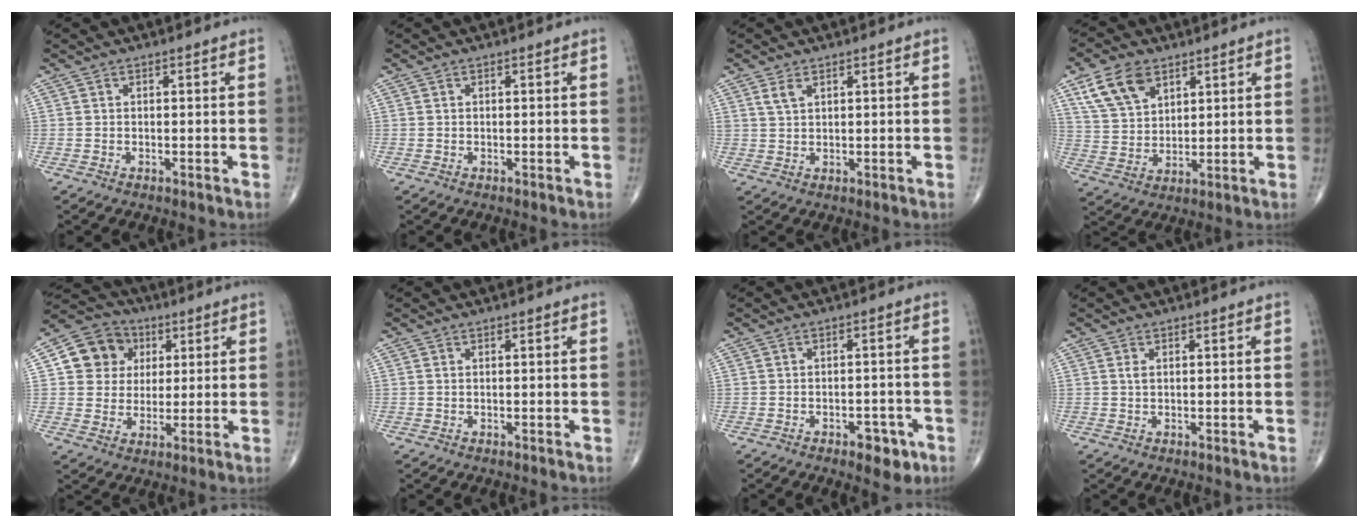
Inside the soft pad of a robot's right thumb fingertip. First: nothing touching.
{"total": 0.0}
{"total": 2.4, "force": [1.4, 1.2, 1.5], "torque": [-0.028, -0.001, 0.034]}
{"total": 10.3, "force": [5.7, 6.3, 5.9], "torque": [-0.096, -0.020, 0.116]}
{"total": 11.2, "force": [3.0, 10.1, 3.9], "torque": [-0.036, 0.002, 0.046]}
{"total": 0.0}
{"total": 5.2, "force": [-2.8, 2.8, 3.5], "torque": [-0.026, 0.014, -0.032]}
{"total": 0.8, "force": [0.3, 0.4, 0.7], "torque": [-0.013, 0.004, 0.007]}